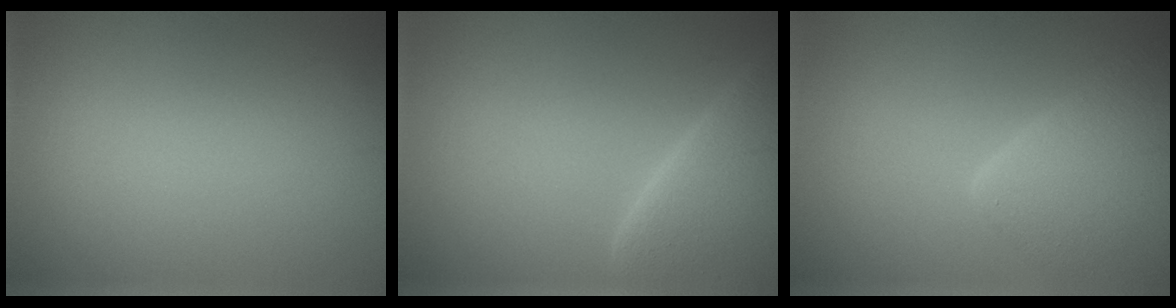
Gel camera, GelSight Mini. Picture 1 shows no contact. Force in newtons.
{"total": 8.0, "press": 8.0, "slide": 0.7}
{"total": 6.5, "press": 6.5, "slide": 0.6}